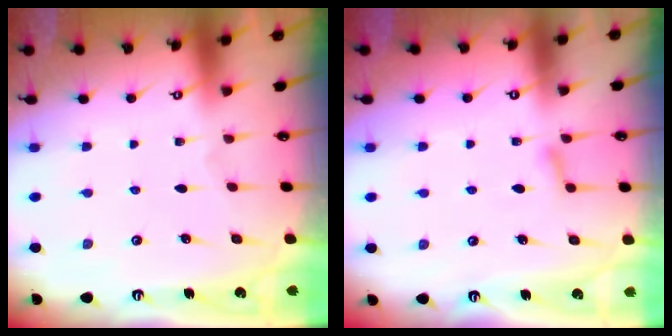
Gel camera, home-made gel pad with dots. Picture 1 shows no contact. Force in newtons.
{"total": 5.9, "press": 5.9, "slide": 0.6}